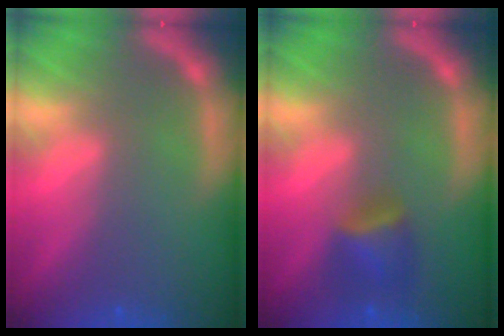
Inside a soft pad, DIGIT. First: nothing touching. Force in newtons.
{"total": 2.9}